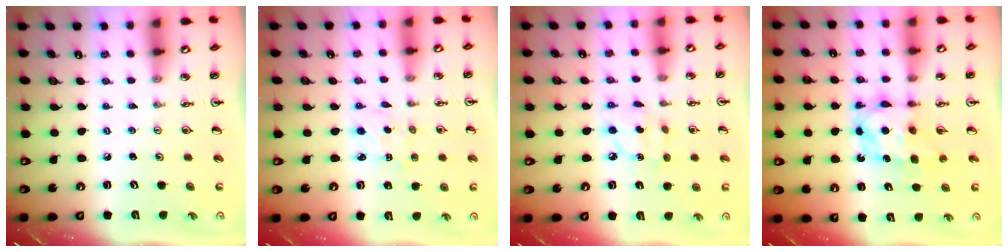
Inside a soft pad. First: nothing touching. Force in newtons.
{"total": 2.4, "press": 2.4, "slide": 0.3}
{"total": 5.3, "press": 5.3, "slide": 0.1}
{"total": 6.4, "press": 6.4, "slide": 0.5}